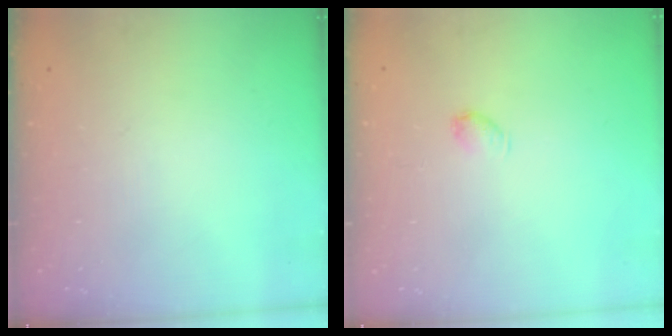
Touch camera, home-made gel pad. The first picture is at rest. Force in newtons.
{"total": 3.2, "press": 3.1, "slide": 0.6}